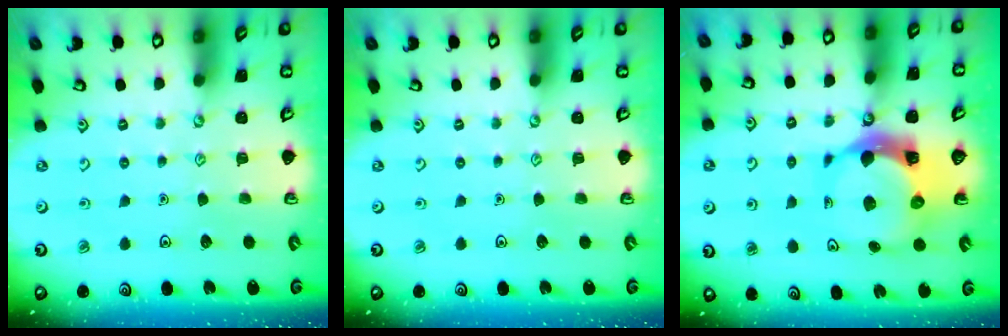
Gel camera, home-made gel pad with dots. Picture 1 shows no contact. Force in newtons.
{"total": 0.0}
{"total": 10.1, "press": 10.0, "slide": 1.4}